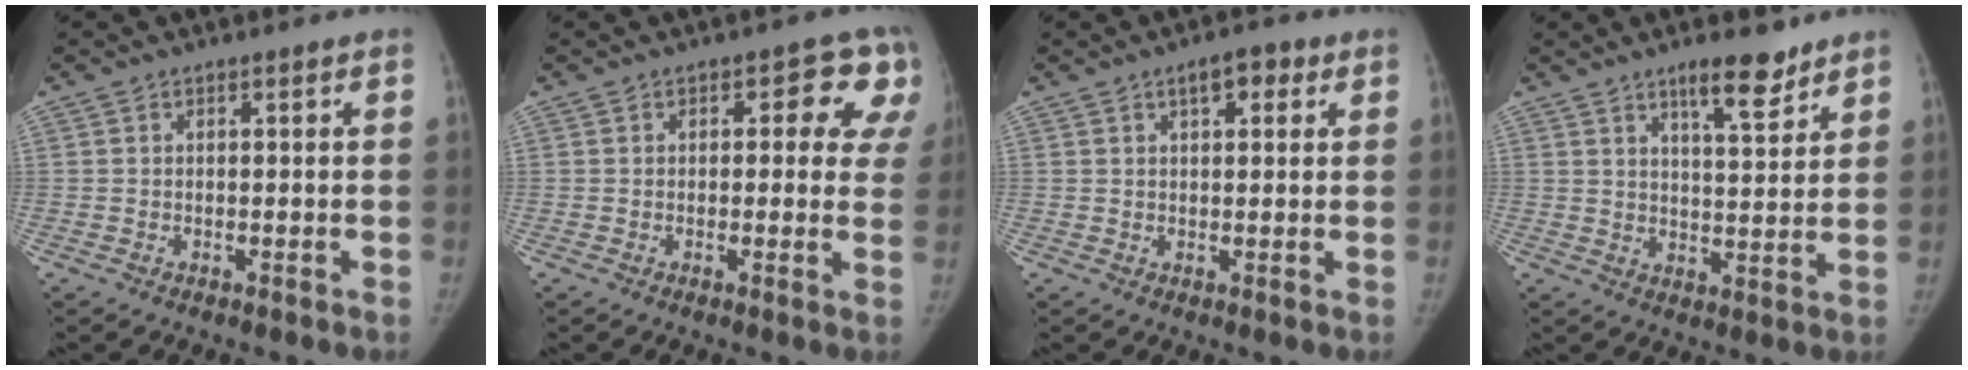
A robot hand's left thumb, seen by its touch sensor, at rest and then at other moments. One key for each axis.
{"total": 8.5, "fx": 3.0, "fy": 4.6, "fz": 6.5, "tx": -0.017, "ty": -0.002, "tz": 0.021}
{"total": 4.3, "fx": 2.1, "fy": 2.0, "fz": 3.2, "tx": -0.031, "ty": 0.000, "tz": 0.027}
{"total": 8.1, "fx": 5.8, "fy": 2.2, "fz": 5.1, "tx": -0.058, "ty": -0.039, "tz": 0.090}